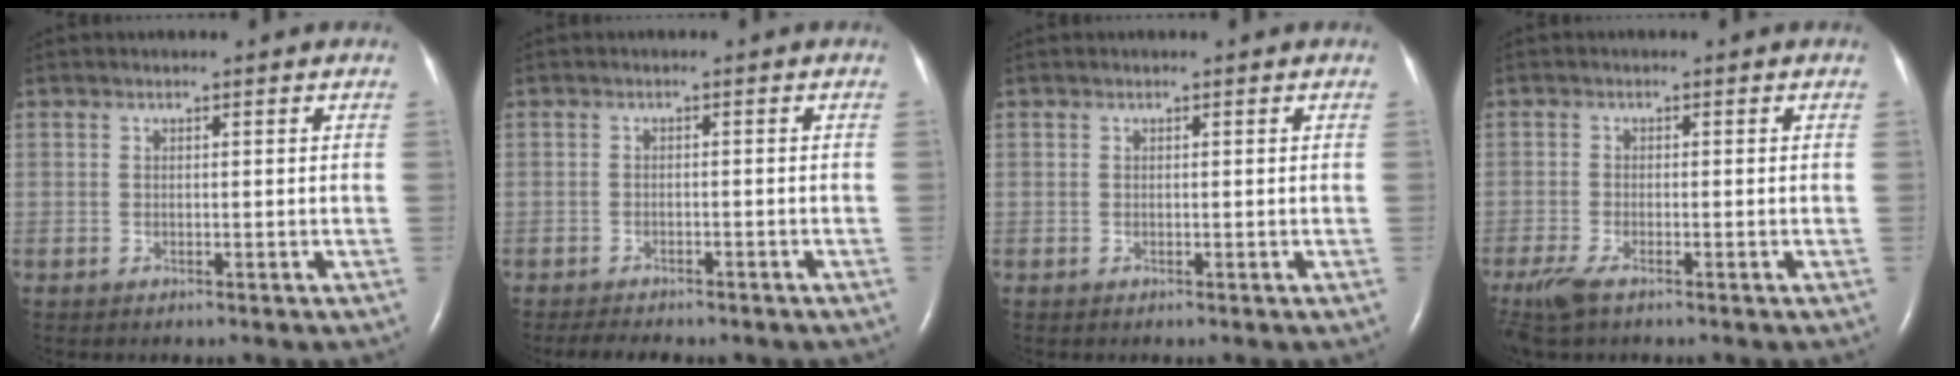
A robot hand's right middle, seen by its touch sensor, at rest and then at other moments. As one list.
[{"total": 5.3, "force": [-4.5, 1.6, 2.3], "torque": [-0.039, -0.008, -0.056]}, {"total": 0.0}, {"total": 4.4, "force": [-3.0, 1.1, 3.0], "torque": [-0.072, -0.013, -0.056]}]